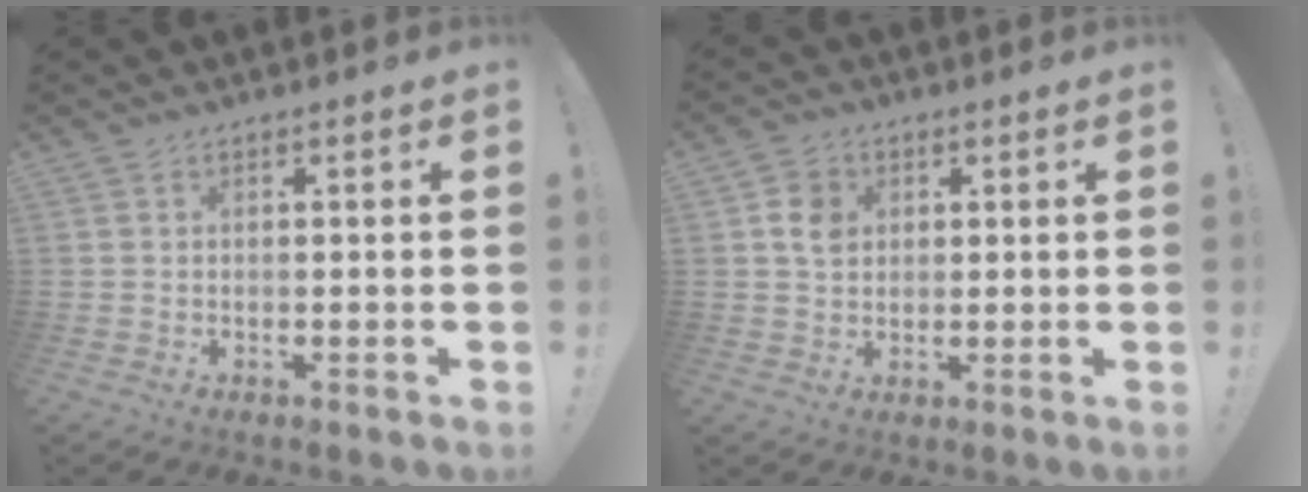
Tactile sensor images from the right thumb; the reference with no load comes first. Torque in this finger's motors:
{"motor_torque": [0.01, -0.01, 0.10, 0.18, 0.00]}